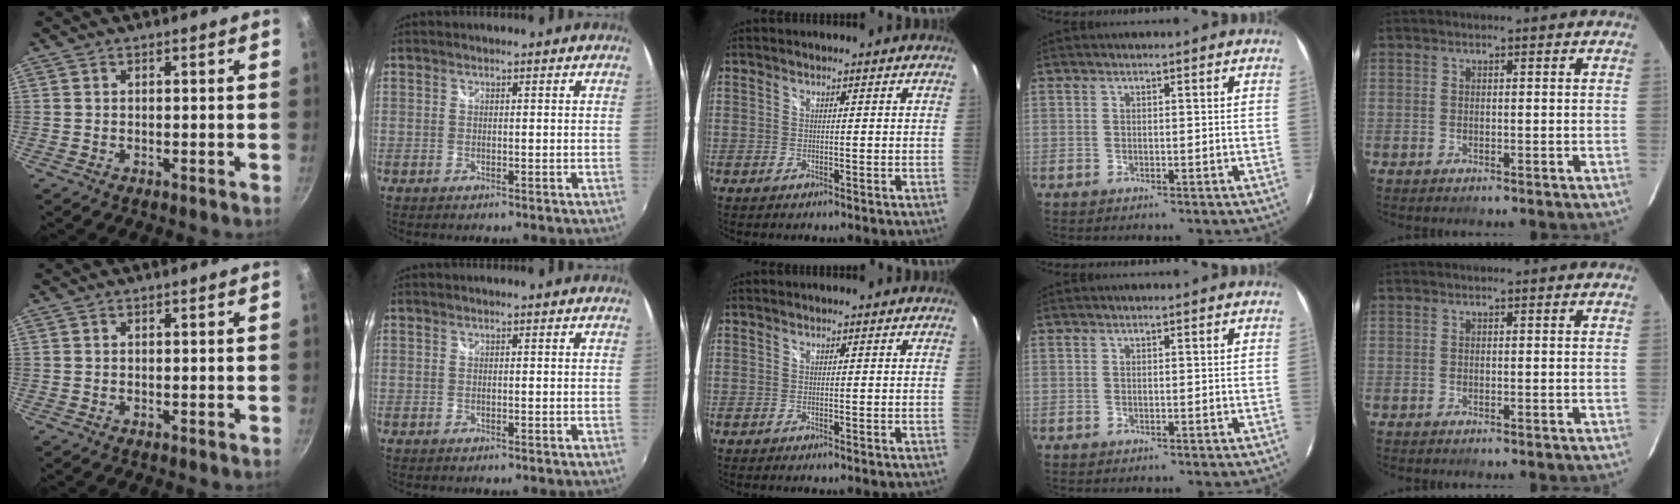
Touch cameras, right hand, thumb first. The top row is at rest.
{}